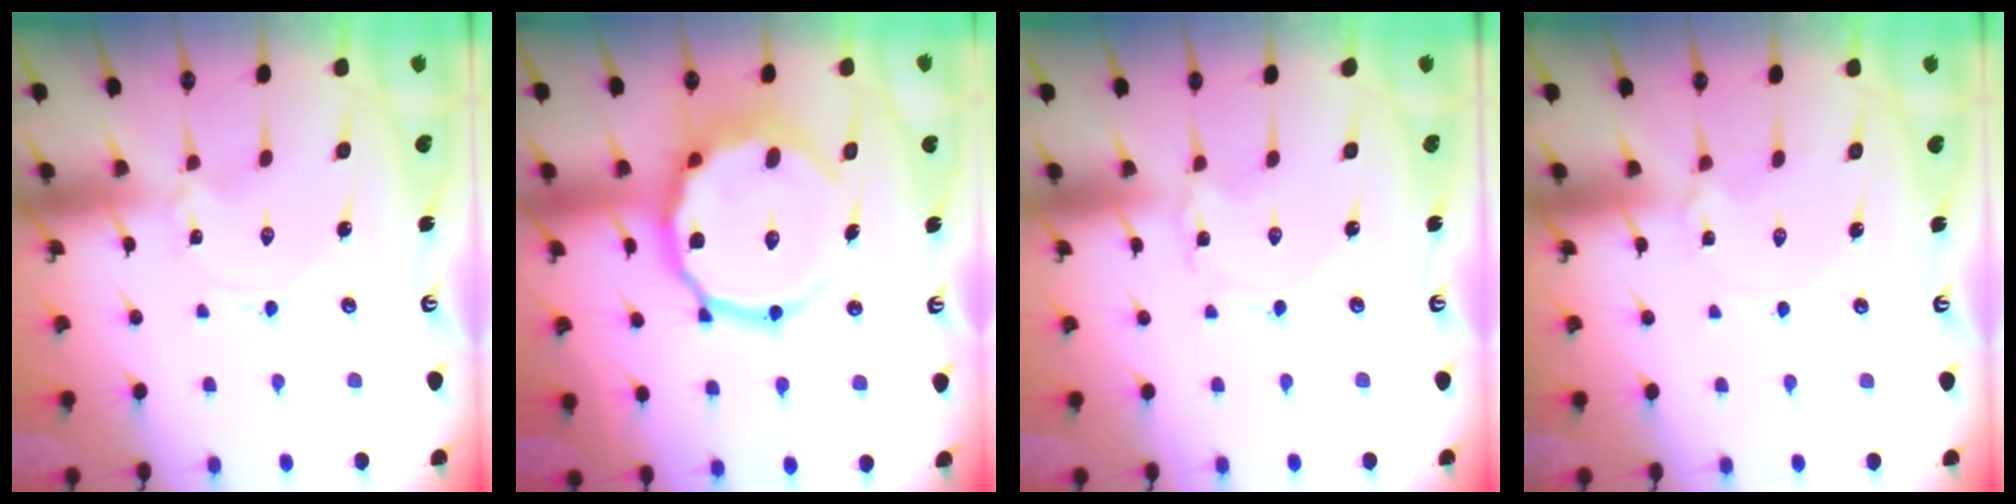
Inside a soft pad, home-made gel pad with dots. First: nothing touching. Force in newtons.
{"total": 19.0, "press": 18.9, "slide": 1.9}
{"total": 0.6, "press": 0.6, "slide": 0.1}
{"total": 1.7, "press": 1.7, "slide": 0.2}